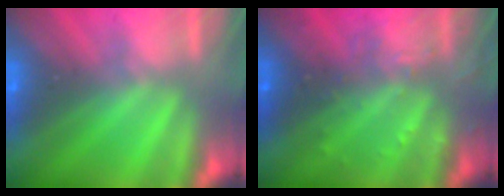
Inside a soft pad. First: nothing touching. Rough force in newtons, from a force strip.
{"total": 2.9}